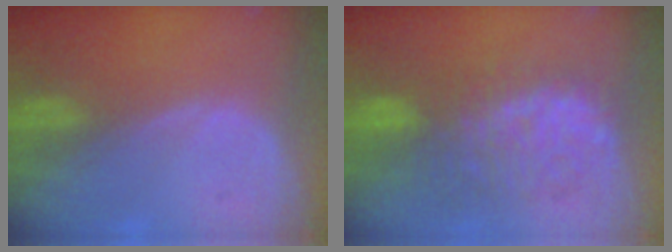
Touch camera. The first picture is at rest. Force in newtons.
{"total": 9.6, "press": 9.3, "slide": 2.3}